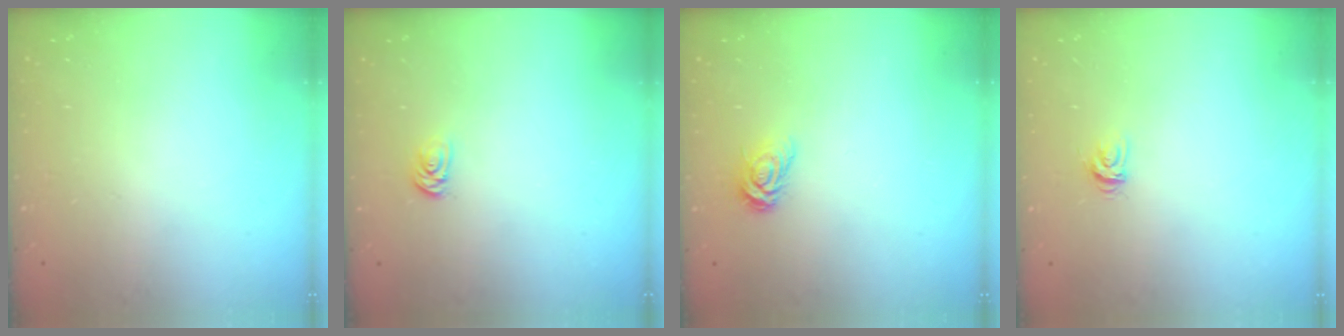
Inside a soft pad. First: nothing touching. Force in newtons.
{"total": 2.1, "press": 2.1, "slide": 0.2}
{"total": 5.2, "press": 5.2, "slide": 0.2}
{"total": 3.7, "press": 3.7, "slide": 0.1}